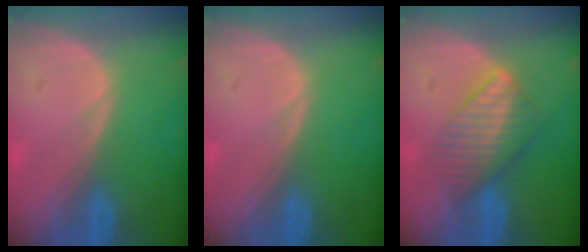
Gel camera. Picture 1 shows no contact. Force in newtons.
{"total": 0.0}
{"total": 6.4, "press": 6.2, "slide": 1.7}